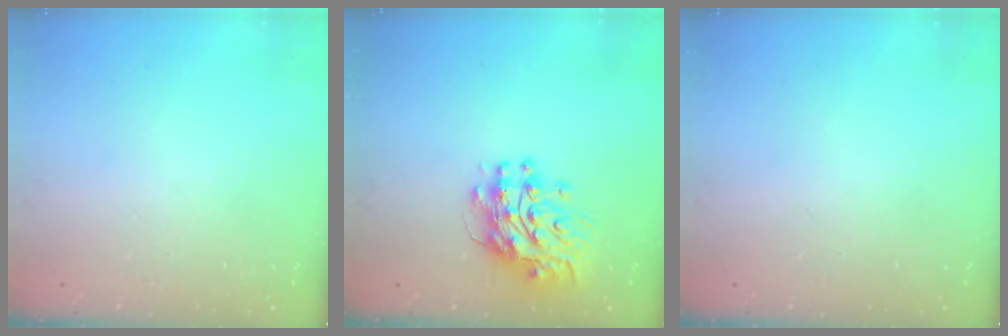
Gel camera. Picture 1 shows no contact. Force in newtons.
{"total": 12.5, "press": 12.5, "slide": 1.1}
{"total": 0.0}